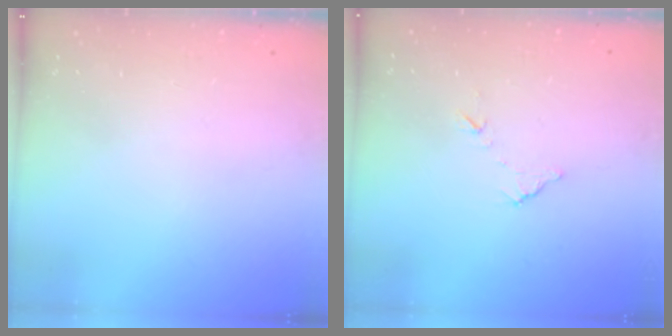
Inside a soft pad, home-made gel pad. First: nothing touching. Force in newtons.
{"total": 5.3, "press": 5.3, "slide": 0.2}